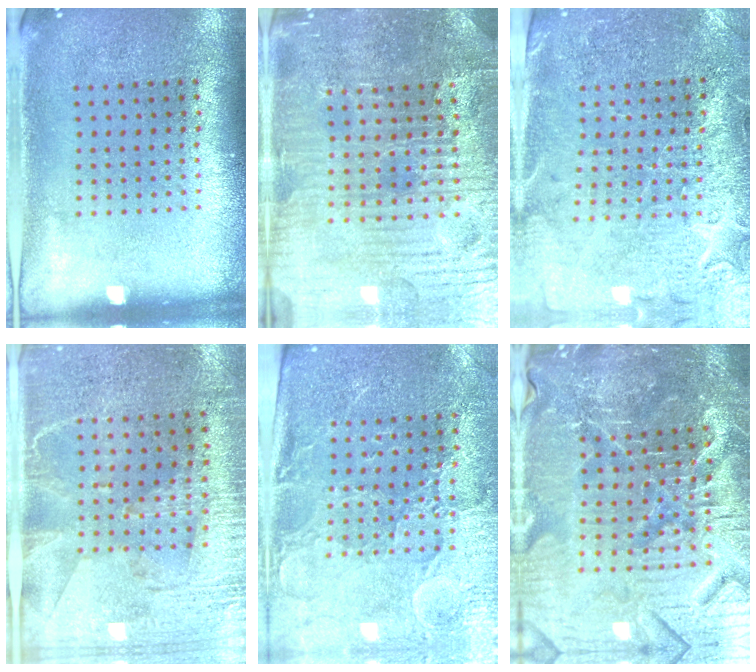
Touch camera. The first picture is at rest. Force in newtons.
{"total": 5.2, "press": 5.0, "slide": 1.4}
{"total": 3.3, "press": 3.1, "slide": 1.1}
{"total": 3.0, "press": 2.7, "slide": 1.3}
{"total": 3.4, "press": 3.3, "slide": 1.0}
{"total": 6.1, "press": 5.6, "slide": 2.3}